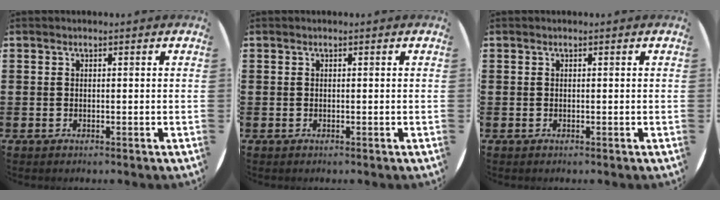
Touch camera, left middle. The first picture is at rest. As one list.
[{"total": 0.0}, {"total": 0.0}]